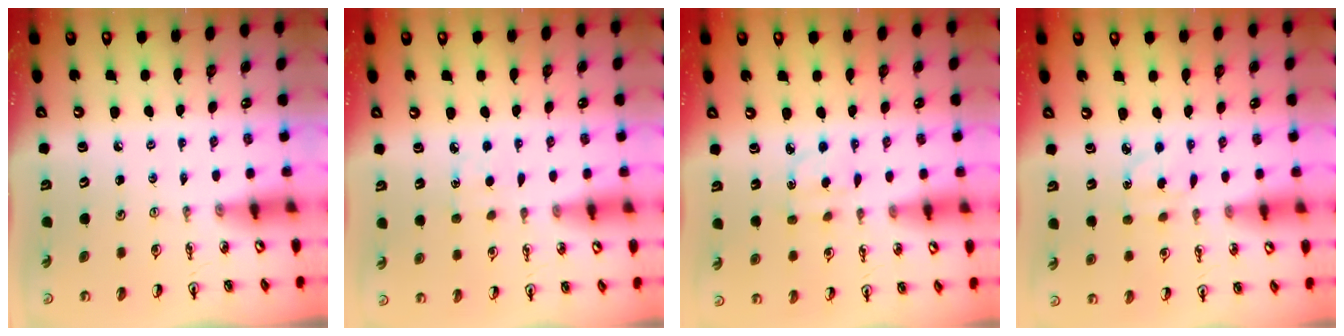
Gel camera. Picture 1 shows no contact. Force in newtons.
{"total": 3.4, "press": 3.4, "slide": 0.4}
{"total": 3.5, "press": 3.5, "slide": 0.4}
{"total": 3.3, "press": 3.3, "slide": 0.4}